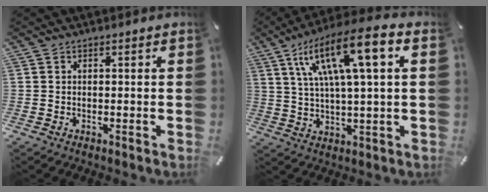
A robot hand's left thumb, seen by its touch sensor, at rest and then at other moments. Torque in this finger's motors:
{"motor_torque": [2.49, 2.55, 1.49, -1.28, 0.35]}